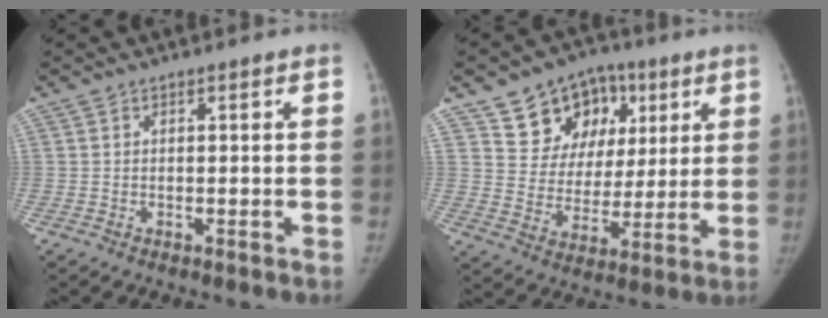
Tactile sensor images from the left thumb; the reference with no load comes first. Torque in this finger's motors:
{"motor_torque": [0.00, 0.03, 0.16, 0.12, 0.01]}